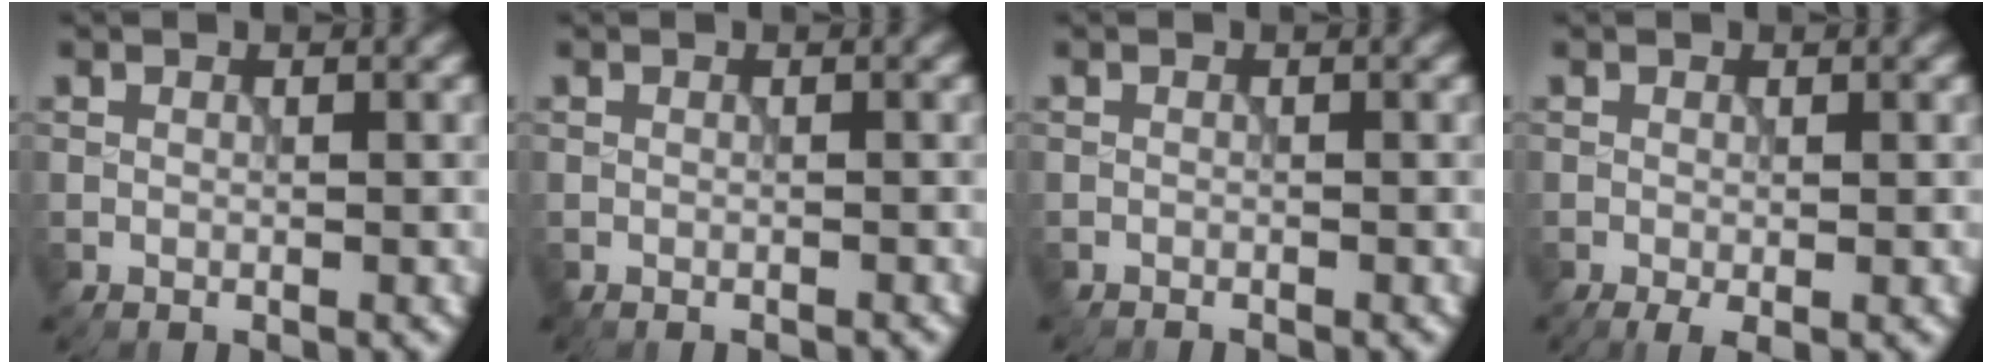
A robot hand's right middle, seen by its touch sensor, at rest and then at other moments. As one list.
[{"total": 1.2, "force": [-1.1, 0.2, 0.3], "torque": [0.006, -0.004, -0.017]}, {"total": 0.8, "force": [-0.8, 0.0, 0.0], "torque": [0.006, -0.004, -0.016]}, {"total": 1.5, "force": [-0.7, 0.2, 1.3], "torque": [-0.024, -0.008, -0.012]}]